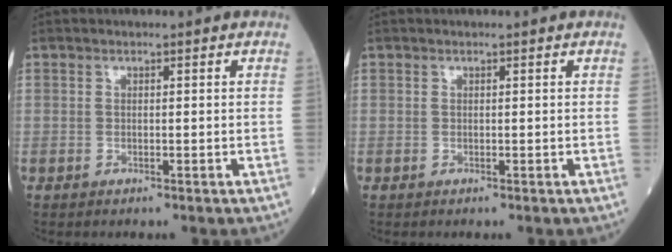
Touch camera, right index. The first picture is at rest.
{"total": 0.0}